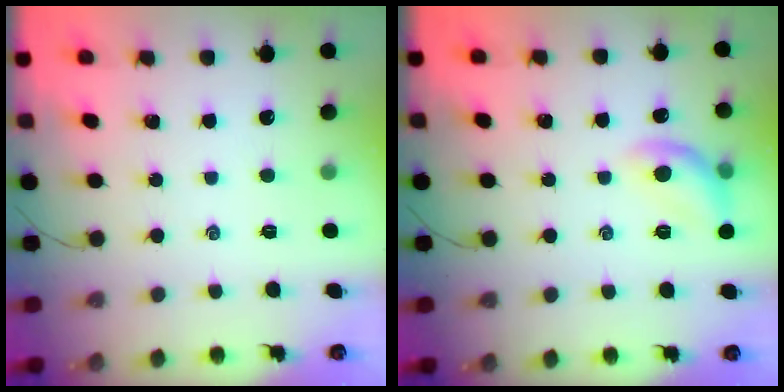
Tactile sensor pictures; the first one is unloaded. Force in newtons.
{"total": 10.4, "press": 10.4, "slide": 0.7}